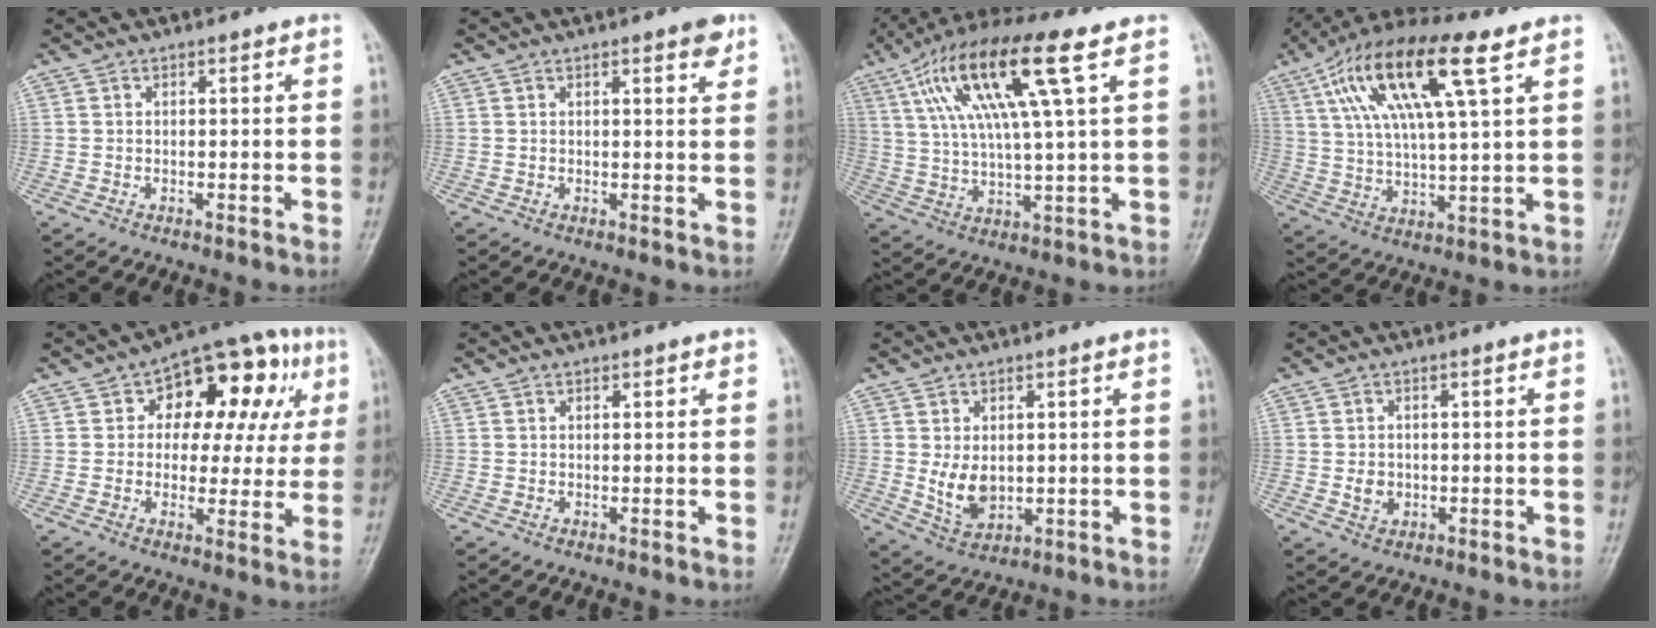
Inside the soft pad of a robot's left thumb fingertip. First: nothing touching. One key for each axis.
{"total": 3.0, "fx": 1.8, "fy": 0.8, "fz": 2.3, "tx": -0.024, "ty": -0.008, "tz": 0.020}
{"total": 17.7, "fx": 7.2, "fy": 2.7, "fz": 15.9, "tx": -0.313, "ty": 0.004, "tz": 0.128}
{"total": 18.4, "fx": 8.2, "fy": 4.7, "fz": 15.7, "tx": -0.301, "ty": 0.003, "tz": 0.149}
{"total": 16.3, "fx": 5.1, "fy": 10.2, "fz": 11.6, "tx": -0.082, "ty": 0.019, "tz": 0.062}
{"total": 0.8, "fx": 0.5, "fy": 0.5, "fz": 0.4, "tx": 0.002, "ty": -0.002, "tz": 0.004}
{"total": 6.1, "fx": 0.4, "fy": 4.3, "fz": 4.4, "tx": -0.065, "ty": -0.014, "tz": 0.023}
{"total": 2.7, "fx": -0.3, "fy": 2.3, "fz": 1.4, "tx": -0.015, "ty": 0.001, "tz": -0.001}